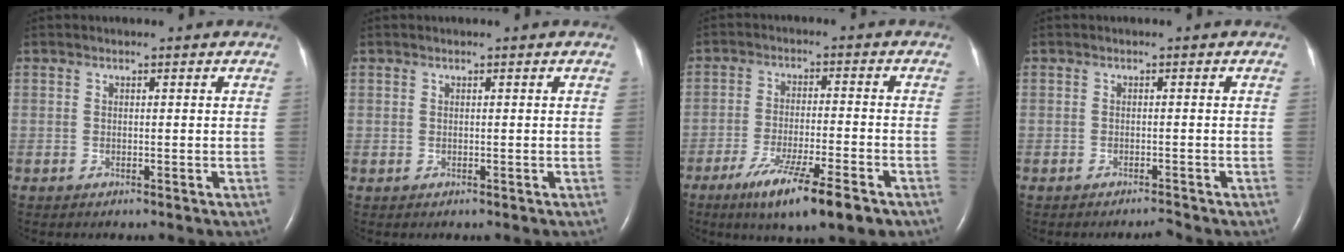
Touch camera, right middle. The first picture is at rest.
{"total": 0.0}
{"total": 11.9, "force": [-7.4, 1.2, 9.2], "torque": [-0.155, -0.026, -0.115]}
{"total": 1.0, "force": [-0.9, -0.2, 0.1], "torque": [-0.001, -0.004, -0.011]}